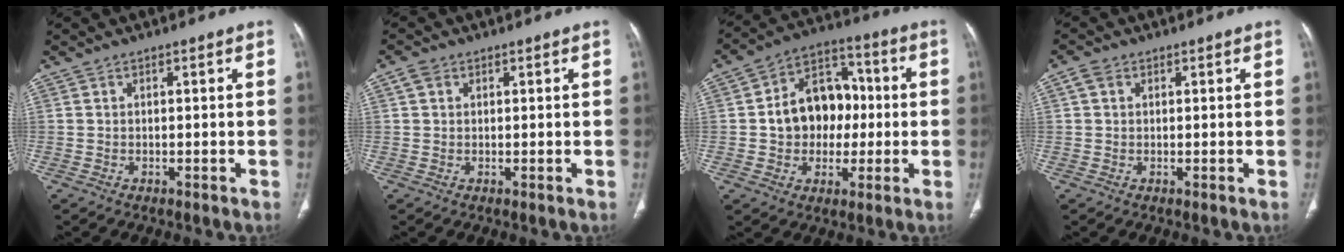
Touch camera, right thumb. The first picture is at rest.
{"total": 2.1, "force": [0.9, 1.6, 1.0], "torque": [-0.019, 0.006, 0.015]}
{"total": 14.2, "force": [-0.2, 10.9, 9.0], "torque": [-0.092, 0.035, -0.005]}
{"total": 2.1, "force": [0.8, 1.6, 1.1], "torque": [-0.023, 0.007, 0.014]}